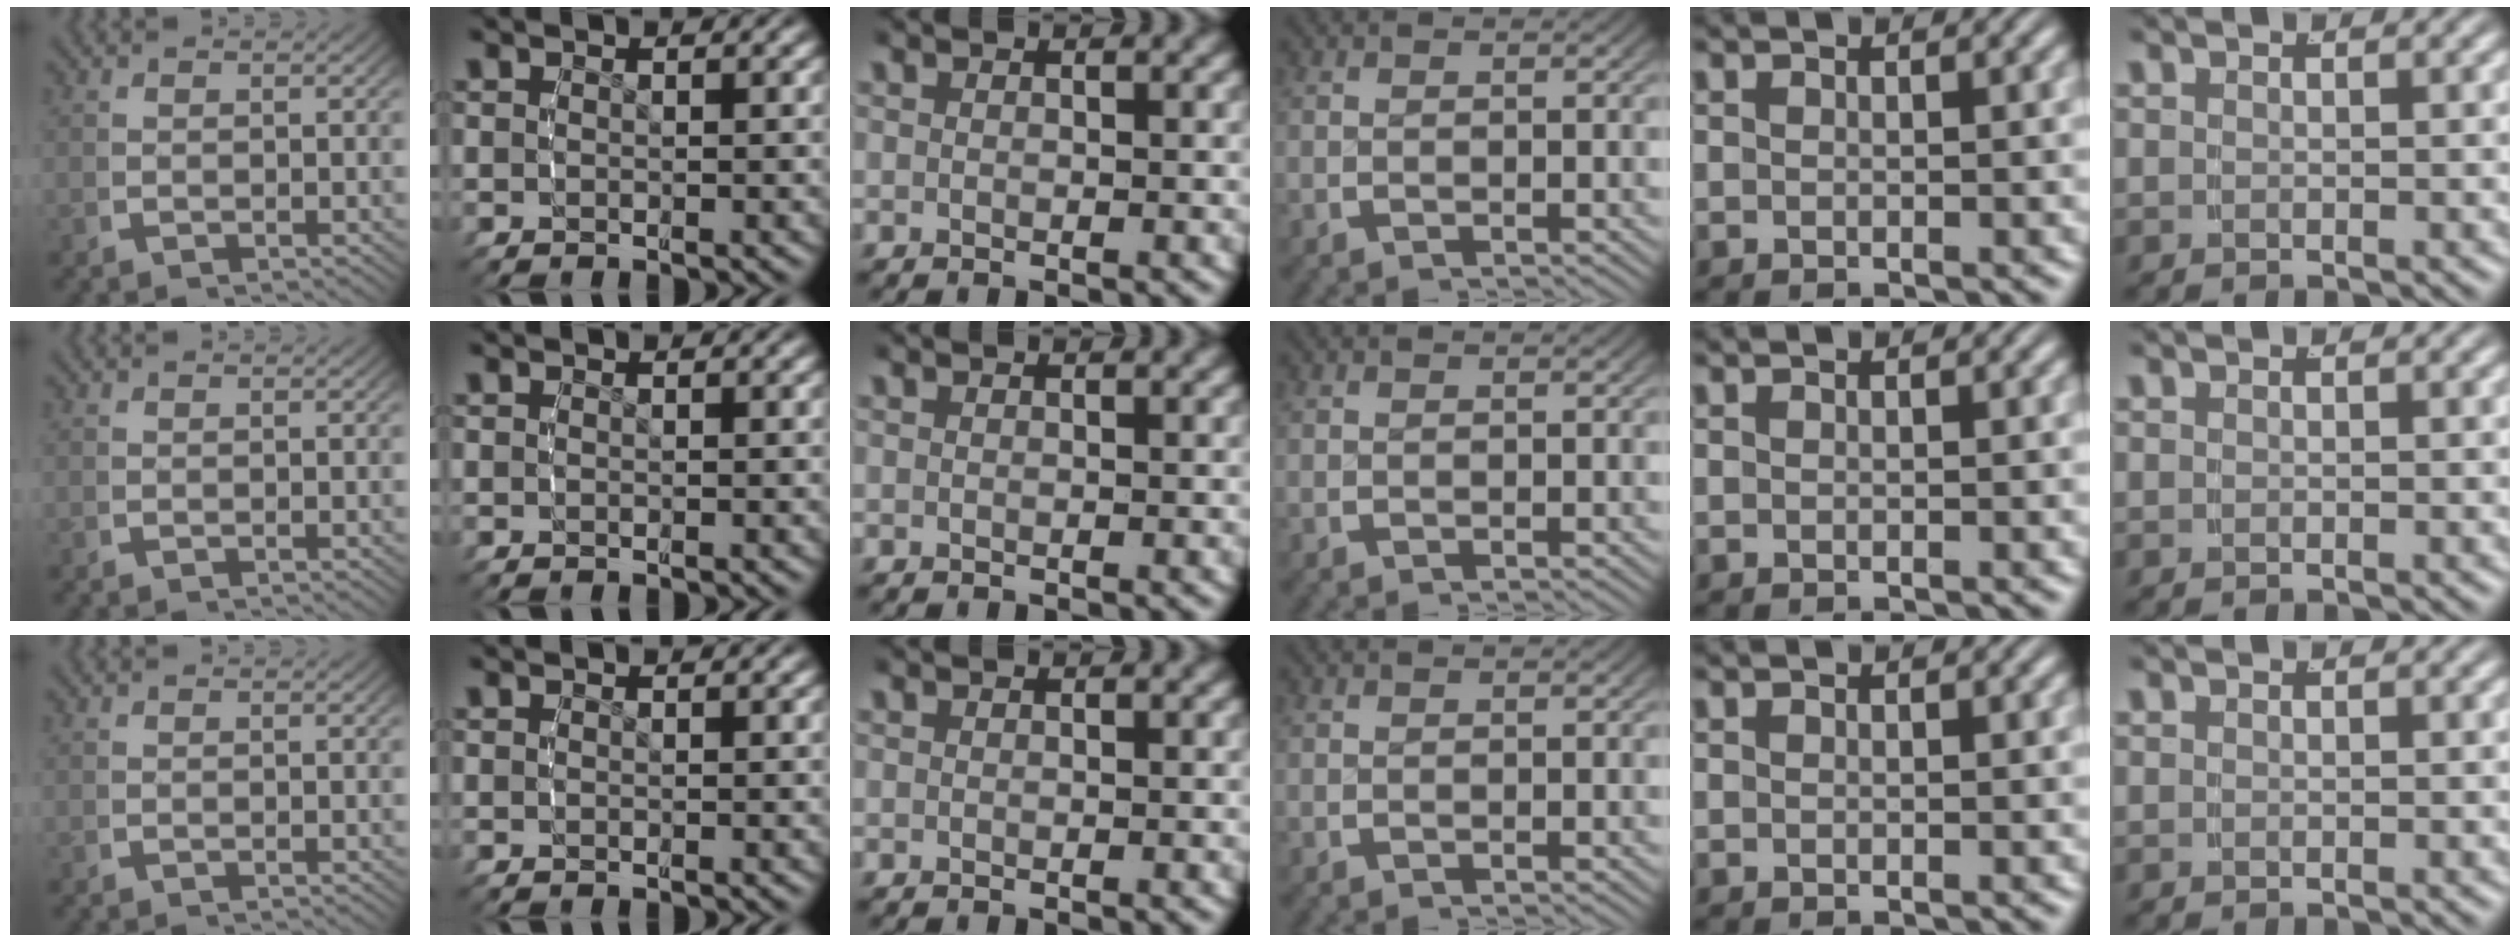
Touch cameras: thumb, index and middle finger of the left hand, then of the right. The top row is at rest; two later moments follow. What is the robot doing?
{"motion": "reach", "object": "shirt"}